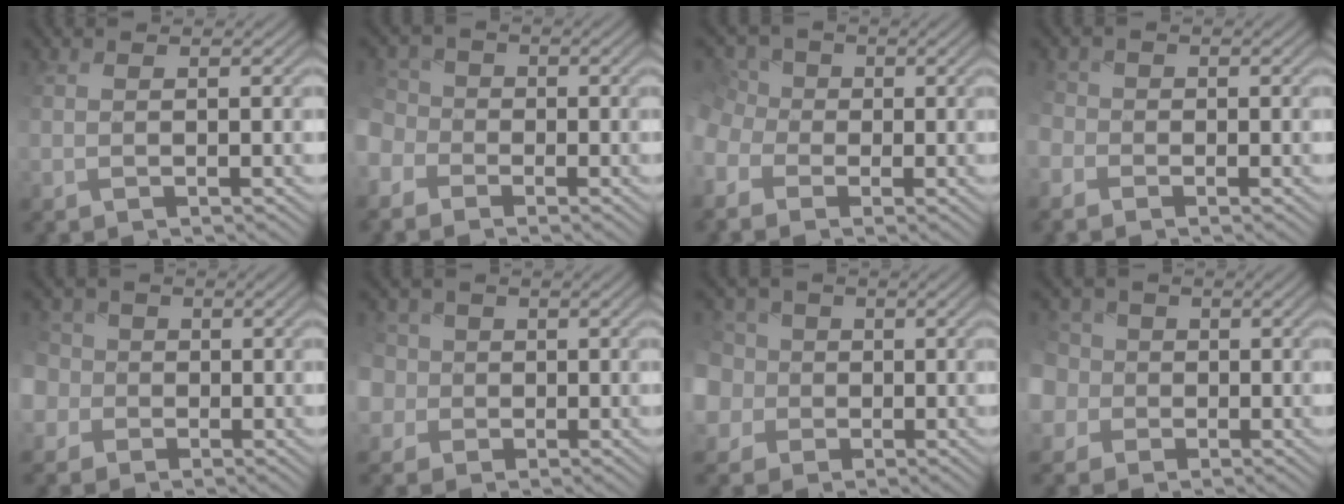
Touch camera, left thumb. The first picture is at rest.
{"total": 5.1, "force": [-2.2, 4.1, 2.1], "torque": [-0.068, -0.002, -0.054]}
{"total": 6.9, "force": [-2.1, 5.7, 3.4], "torque": [-0.115, -0.004, -0.047]}
{"total": 3.0, "force": [-1.7, 2.2, 1.1], "torque": [-0.035, -0.001, -0.039]}
{"total": 5.8, "force": [-0.2, 5.5, 1.8], "torque": [-0.076, 0.007, -0.031]}
{"total": 6.6, "force": [0.8, 6.3, 1.9], "torque": [-0.081, 0.014, -0.018]}
{"total": 7.8, "force": [0.8, 7.3, 2.5], "torque": [-0.104, 0.008, -0.015]}
{"total": 6.9, "force": [0.4, 6.5, 2.2], "torque": [-0.089, 0.011, -0.024]}